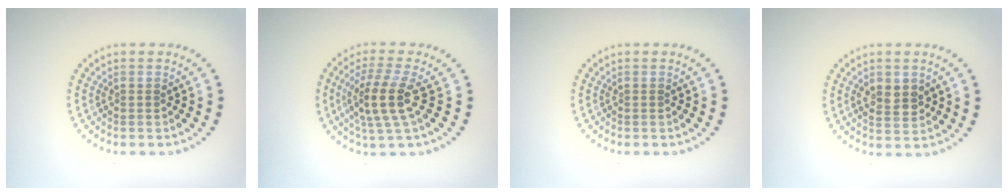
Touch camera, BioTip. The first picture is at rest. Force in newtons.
{"total": 4.0, "press": 3.5, "slide": 2.0}
{"total": 0.0}
{"total": 2.4, "press": 2.4, "slide": 0.3}